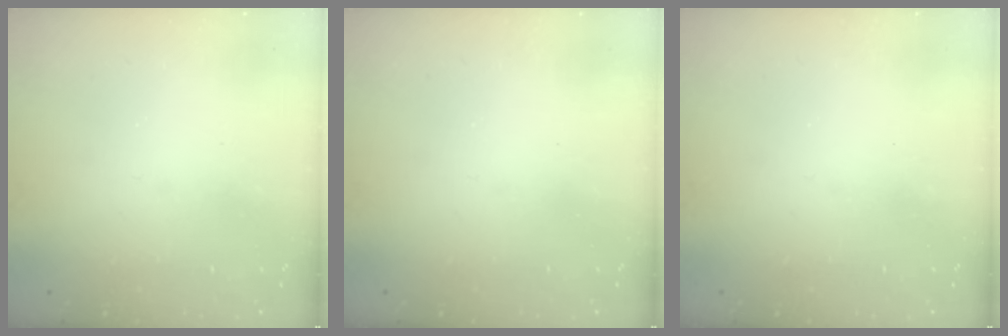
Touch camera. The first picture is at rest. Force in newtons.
{"total": 0.0}
{"total": 0.0}